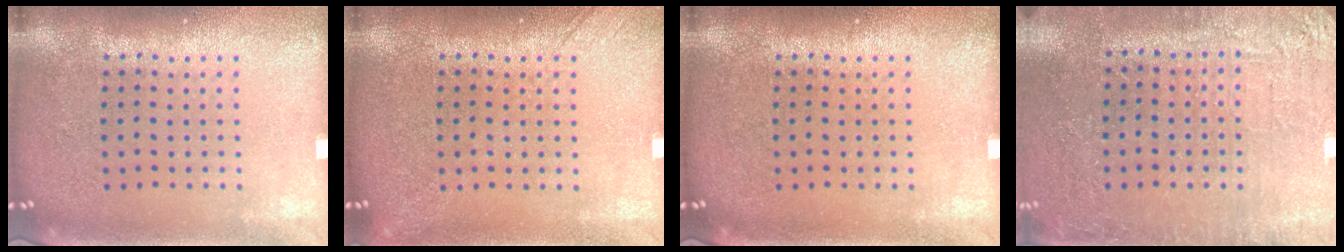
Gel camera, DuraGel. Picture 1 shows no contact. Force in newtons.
{"total": 1.4, "press": 1.3, "slide": 0.3}
{"total": 0.0}
{"total": 2.9, "press": 2.8, "slide": 0.5}